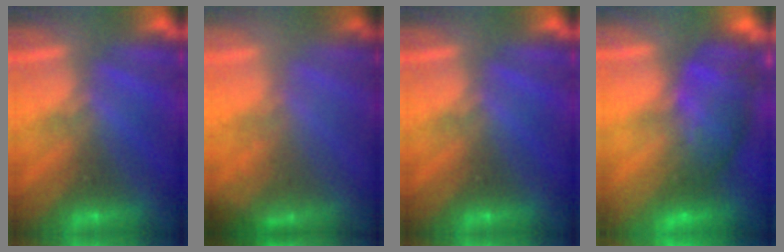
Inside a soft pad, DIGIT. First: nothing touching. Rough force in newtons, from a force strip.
{"total": 1.8}
{"total": 0.0}
{"total": 7.1}